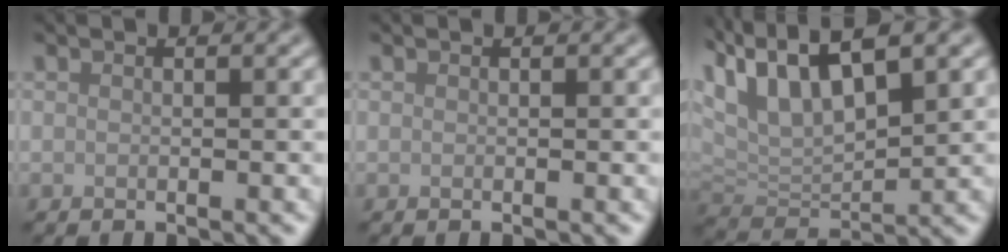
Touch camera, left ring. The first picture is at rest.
{"total": 0.0}
{"total": 10.9, "force": [6.0, 4.9, 7.7], "torque": [-0.161, 0.016, 0.110]}